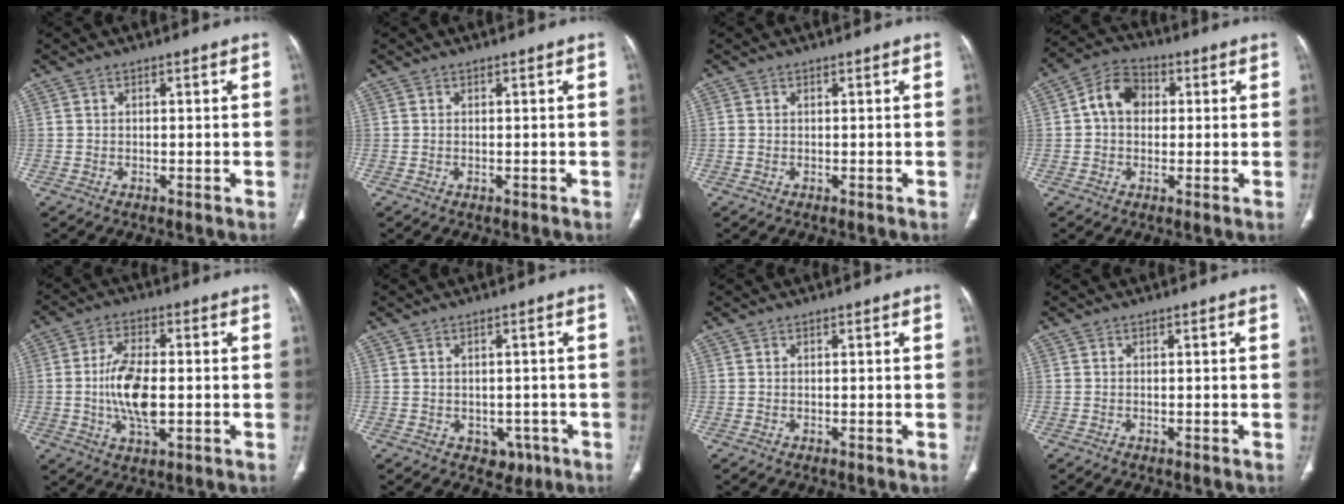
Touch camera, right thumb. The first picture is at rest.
{"total": 0.0}
{"total": 0.0}
{"total": 8.0, "force": [1.0, 6.2, 5.0], "torque": [-0.068, 0.020, 0.008]}
{"total": 10.8, "force": [-0.9, 5.0, 9.5], "torque": [-0.183, 0.002, -0.016]}
{"total": 3.9, "force": [-1.4, 3.1, 2.0], "torque": [-0.006, 0.007, -0.007]}
{"total": 0.0}
{"total": 0.0}